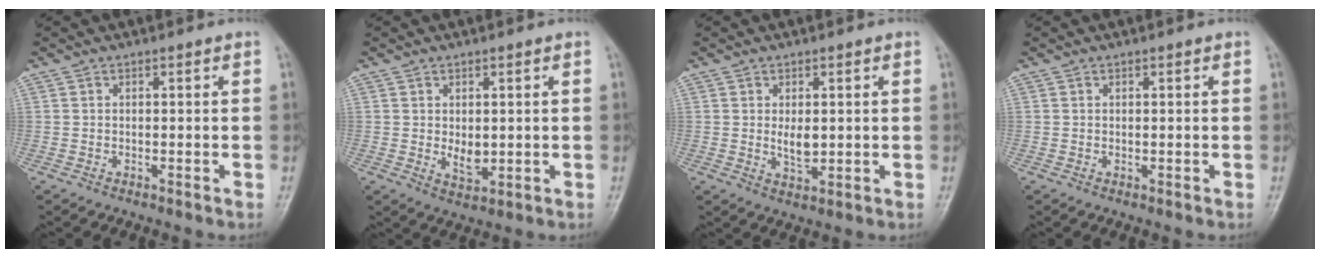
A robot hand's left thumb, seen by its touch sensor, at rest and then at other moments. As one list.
[{"total": 4.1, "force": [0.2, 2.6, 3.2], "torque": [-0.039, -0.010, 0.009]}, {"total": 3.9, "force": [0.5, 2.2, 3.2], "torque": [-0.044, -0.010, 0.012]}, {"total": 0.7, "force": [0.2, 0.4, 0.5], "torque": [-0.008, 0.000, 0.006]}]